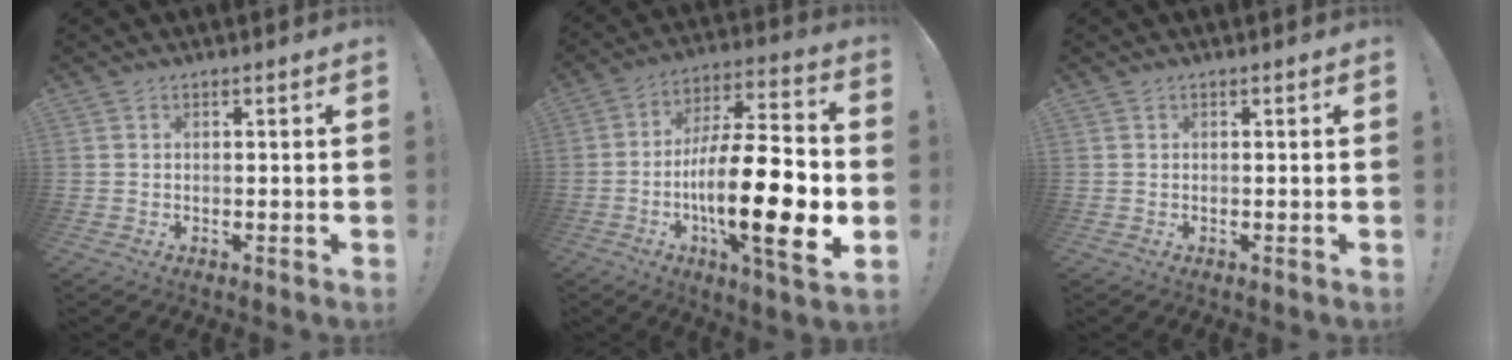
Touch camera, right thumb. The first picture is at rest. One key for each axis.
{"total": 24.2, "fx": -5.9, "fy": 6.1, "fz": 22.7, "tx": -0.401, "ty": 0.020, "tz": -0.096}
{"total": 0.0}